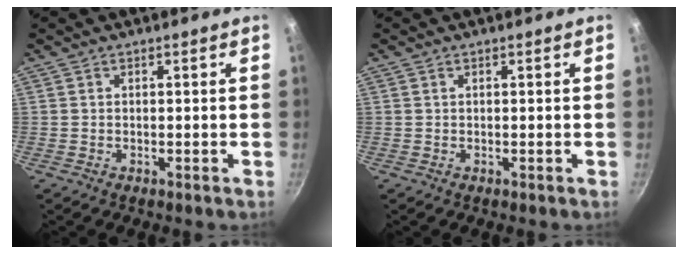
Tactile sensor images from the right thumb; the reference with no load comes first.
{"total": 0.0}